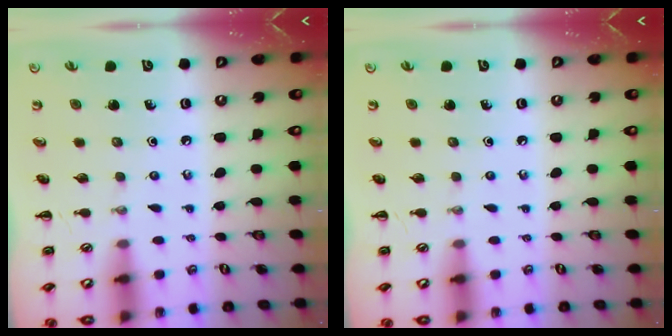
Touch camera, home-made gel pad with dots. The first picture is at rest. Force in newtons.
{"total": 0.0}